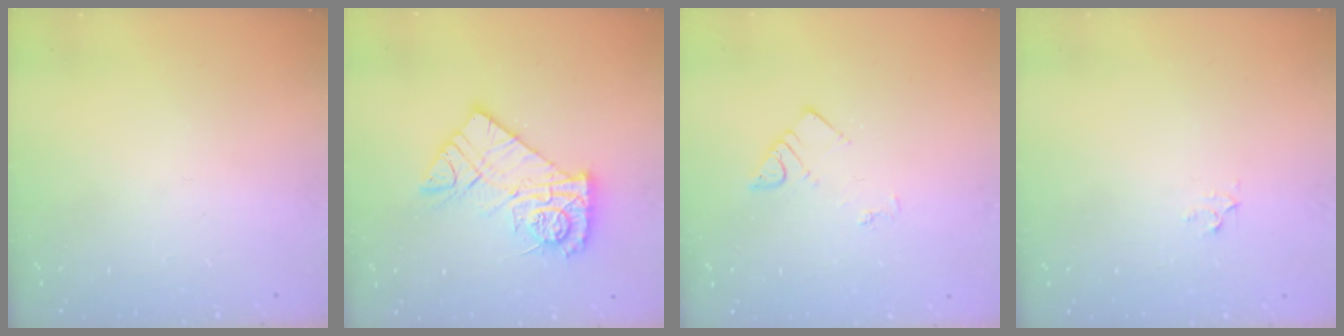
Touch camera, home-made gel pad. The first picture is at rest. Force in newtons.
{"total": 14.6, "press": 14.6, "slide": 1.4}
{"total": 3.7, "press": 3.6, "slide": 0.4}
{"total": 2.3, "press": 2.3, "slide": 0.2}